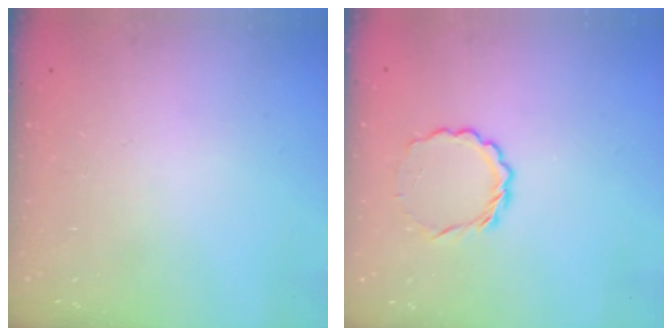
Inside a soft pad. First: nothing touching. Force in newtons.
{"total": 4.5, "press": 4.2, "slide": 1.4}